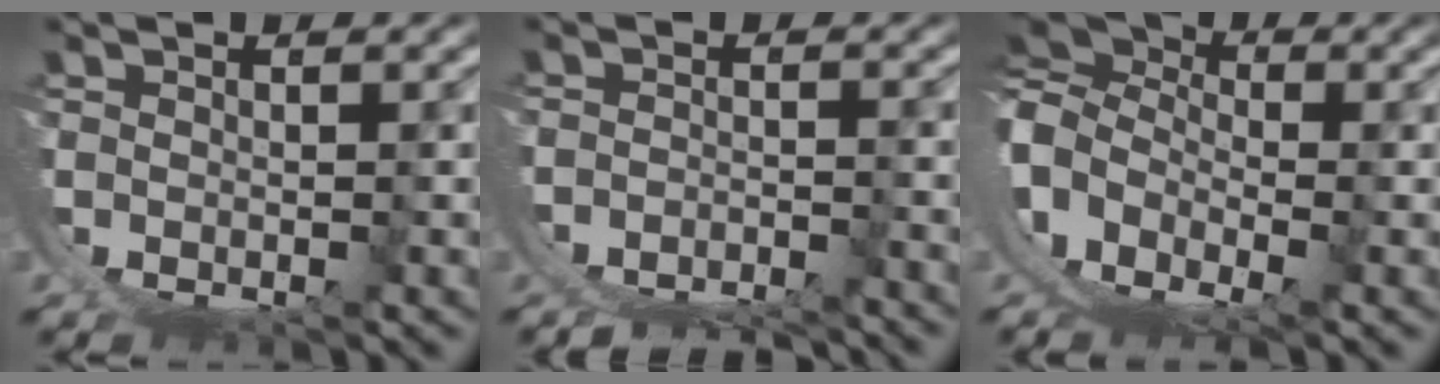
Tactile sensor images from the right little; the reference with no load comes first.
{"total": 5.7, "force": [-5.6, 0.2, 1.1], "torque": [-0.008, -0.024, -0.083]}
{"total": 12.5, "force": [-2.0, 10.5, 6.5], "torque": [-0.158, -0.033, -0.042]}